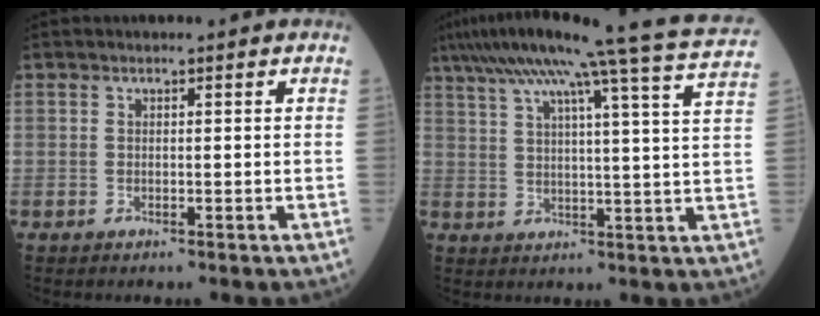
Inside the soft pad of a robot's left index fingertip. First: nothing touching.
{"total": 22.7, "force": [19.0, -2.4, 12.1], "torque": [-0.210, -0.024, 0.245]}